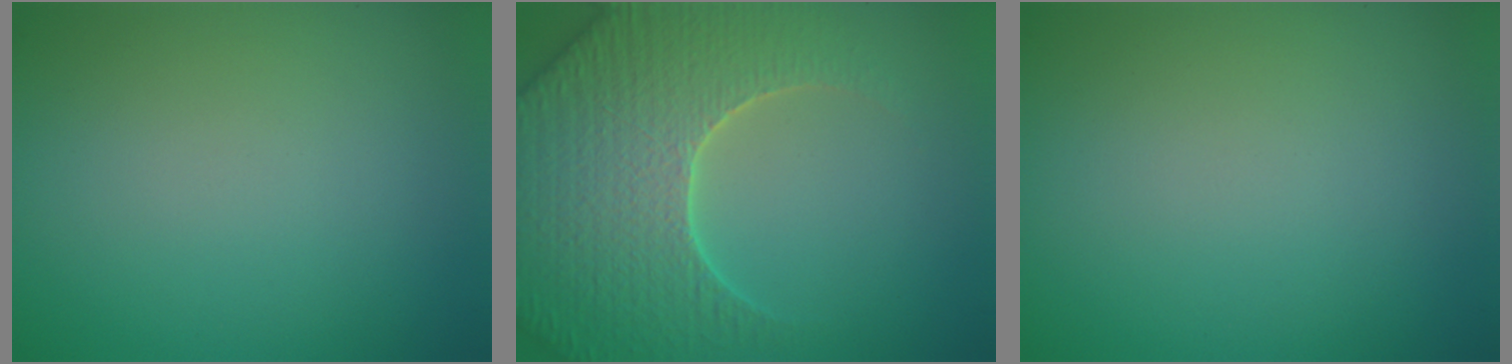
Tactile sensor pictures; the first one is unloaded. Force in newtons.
{"total": 7.8, "press": 7.5, "slide": 2.1}
{"total": 0.0}